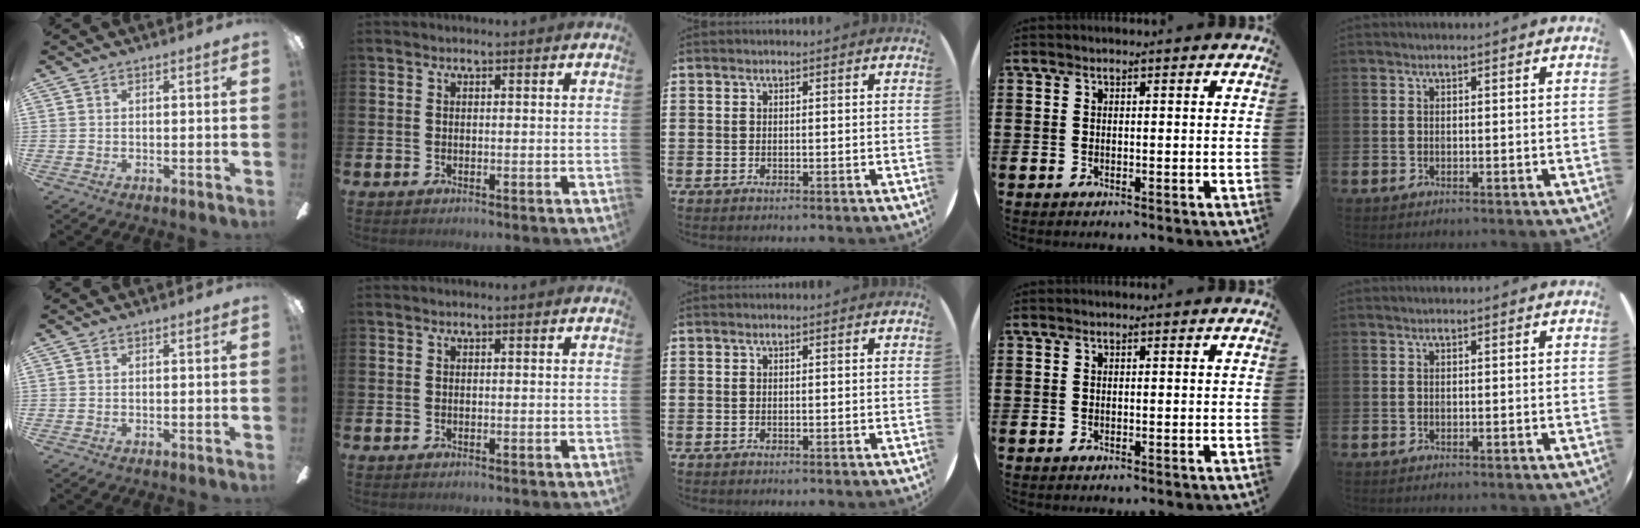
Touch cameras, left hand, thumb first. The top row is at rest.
{}